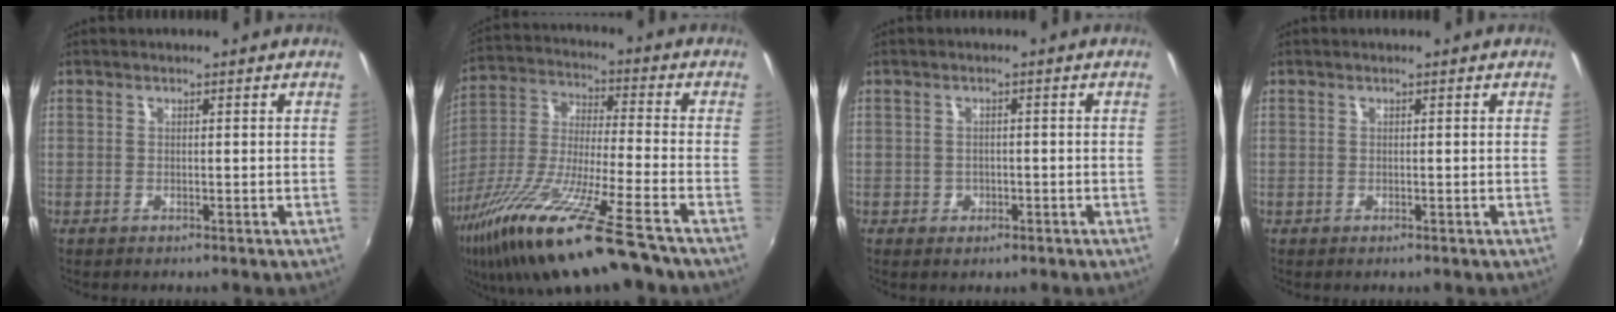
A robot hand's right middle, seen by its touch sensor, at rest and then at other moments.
{"total": 21.4, "force": [-14.2, 1.8, 15.9], "torque": [-0.309, -0.059, -0.256]}
{"total": 2.1, "force": [-0.8, 1.8, 0.5], "torque": [-0.011, -0.003, -0.011]}
{"total": 0.0}